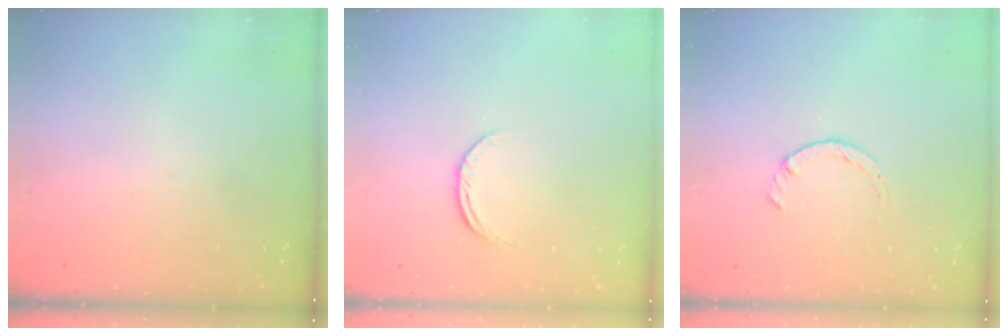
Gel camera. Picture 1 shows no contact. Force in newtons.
{"total": 4.9, "press": 4.9, "slide": 0.5}
{"total": 2.2, "press": 2.1, "slide": 0.4}